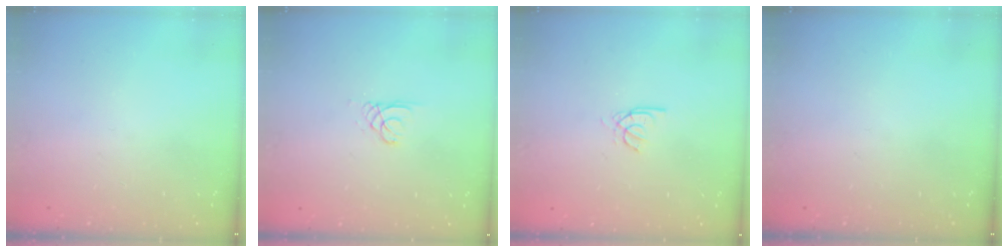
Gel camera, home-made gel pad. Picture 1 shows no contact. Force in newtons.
{"total": 0.8, "press": 0.8, "slide": 0.1}
{"total": 2.4, "press": 2.4, "slide": 0.3}
{"total": 0.0}